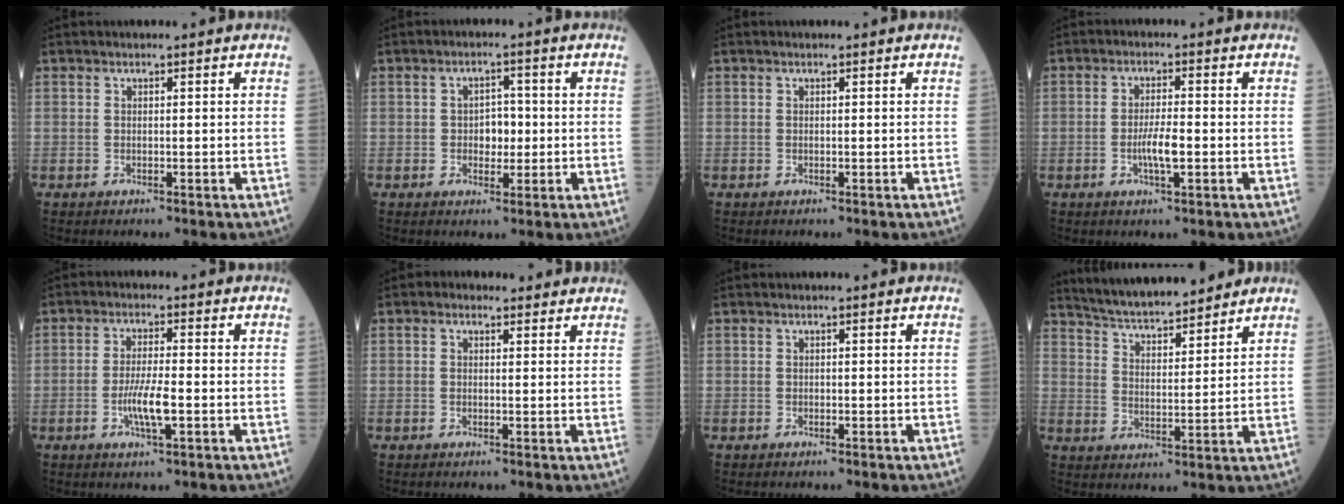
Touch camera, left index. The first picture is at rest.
{"total": 3.7, "force": [-0.3, 2.4, 2.8], "torque": [-0.040, 0.009, -0.005]}
{"total": 0.0}
{"total": 4.0, "force": [-1.1, 0.7, 3.8], "torque": [-0.076, -0.002, -0.021]}
{"total": 5.2, "force": [-1.5, 0.7, 5.0], "torque": [-0.101, -0.005, -0.029]}
{"total": 2.6, "force": [1.7, 1.7, 0.9], "torque": [-0.012, 0.020, 0.021]}
{"total": 0.0}
{"total": 12.7, "force": [11.6, 1.8, 4.7], "torque": [-0.080, 0.013, 0.189]}